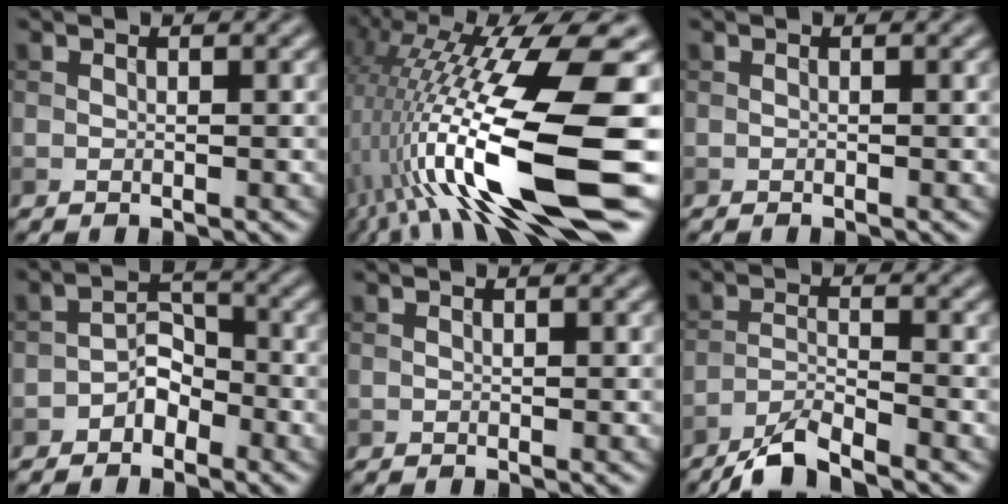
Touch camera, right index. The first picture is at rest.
{"total": 16.7, "force": [-3.8, 3.5, 15.9], "torque": [-0.302, 0.003, -0.055]}
{"total": 0.0}
{"total": 2.7, "force": [-1.7, 1.7, 1.3], "torque": [-0.015, 0.014, -0.032]}
{"total": 0.0}
{"total": 5.0, "force": [-4.2, 0.8, 2.6], "torque": [-0.049, -0.002, -0.088]}